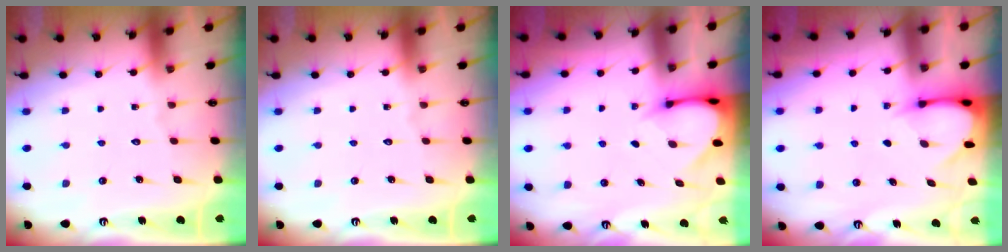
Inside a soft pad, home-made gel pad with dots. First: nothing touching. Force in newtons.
{"total": 0.0}
{"total": 3.4, "press": 3.4, "slide": 0.3}
{"total": 3.4, "press": 3.4, "slide": 0.3}